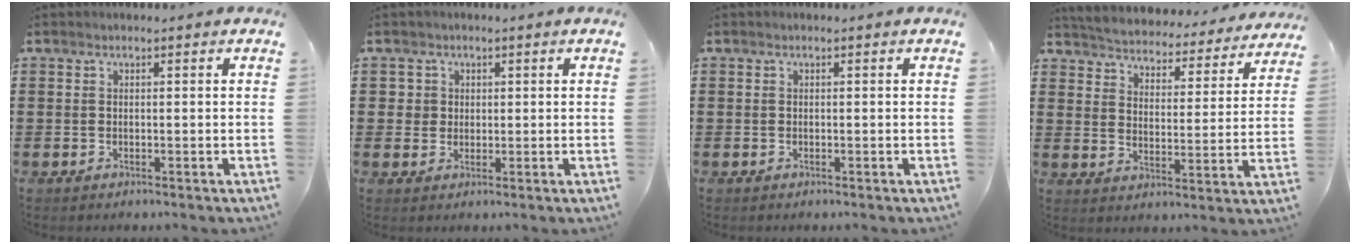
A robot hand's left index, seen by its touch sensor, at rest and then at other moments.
{"total": 2.7, "force": [0.9, 2.6, 0.2], "torque": [-0.018, 0.011, 0.015]}
{"total": 0.0}
{"total": 4.3, "force": [4.3, -0.2, -0.2], "torque": [-0.024, -0.042, 0.068]}